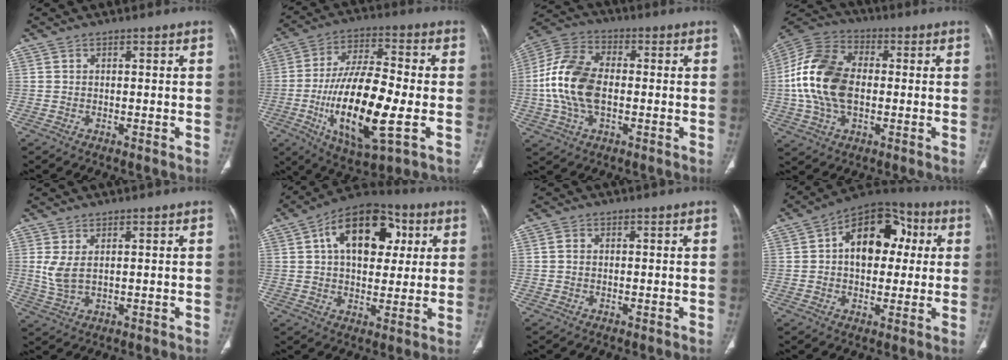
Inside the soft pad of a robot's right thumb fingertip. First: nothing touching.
{"total": 20.5, "force": [-4.5, 6.6, 18.9], "torque": [-0.354, 0.005, -0.073]}
{"total": 14.3, "force": [-1.1, 8.8, 11.3], "torque": [-0.231, 0.022, -0.025]}
{"total": 17.0, "force": [-0.5, 11.0, 13.0], "torque": [-0.255, 0.022, -0.014]}
{"total": 4.2, "force": [1.1, 1.9, 3.6], "torque": [-0.086, -0.007, 0.034]}
{"total": 17.3, "force": [5.0, 10.6, 12.6], "torque": [-0.149, 0.010, 0.069]}
{"total": 1.1, "force": [0.0, 0.9, 0.6], "torque": [-0.007, 0.001, -0.002]}
{"total": 15.6, "force": [2.6, 10.5, 11.2], "torque": [-0.117, 0.026, 0.027]}